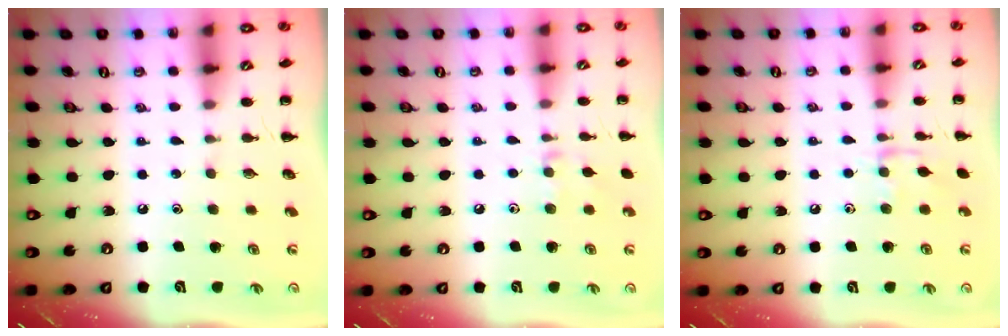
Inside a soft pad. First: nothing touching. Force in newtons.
{"total": 7.5, "press": 7.3, "slide": 1.8}
{"total": 6.9, "press": 6.8, "slide": 0.5}